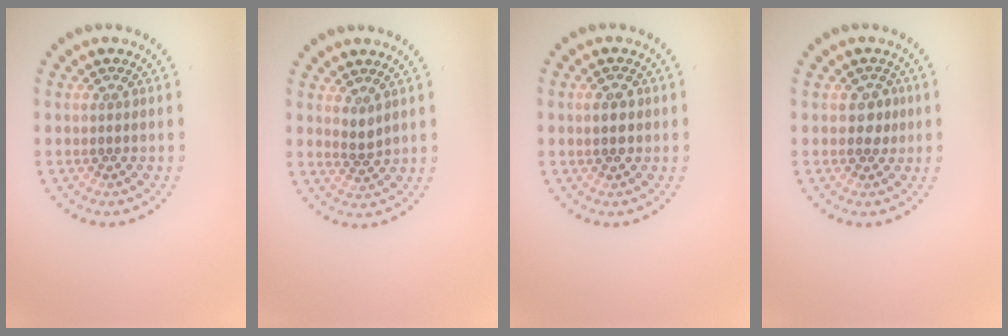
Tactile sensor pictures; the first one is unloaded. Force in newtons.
{"total": 1.1, "press": 0.9, "slide": 0.7}
{"total": 2.2, "press": 2.1, "slide": 0.2}
{"total": 1.4, "press": 1.3, "slide": 0.5}